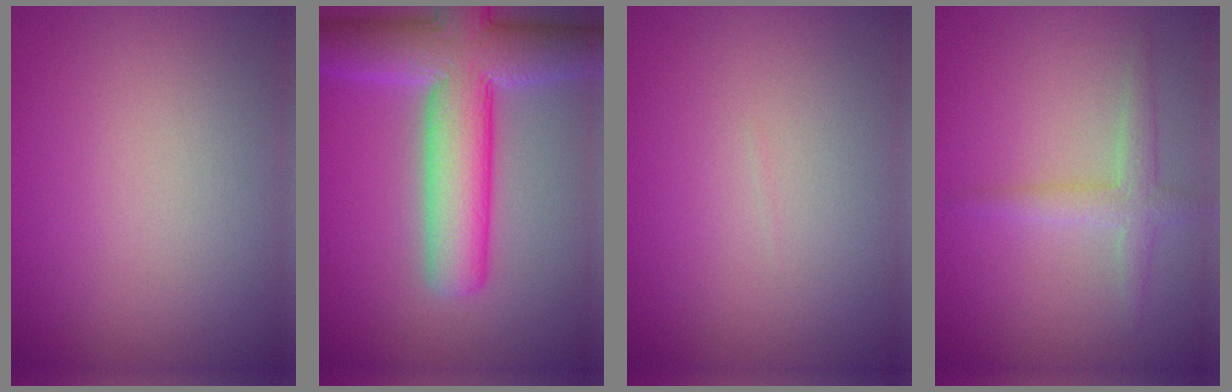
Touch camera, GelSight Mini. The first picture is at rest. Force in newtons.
{"total": 10.5, "press": 10.5, "slide": 0.6}
{"total": 0.0}
{"total": 2.3, "press": 2.3, "slide": 0.1}